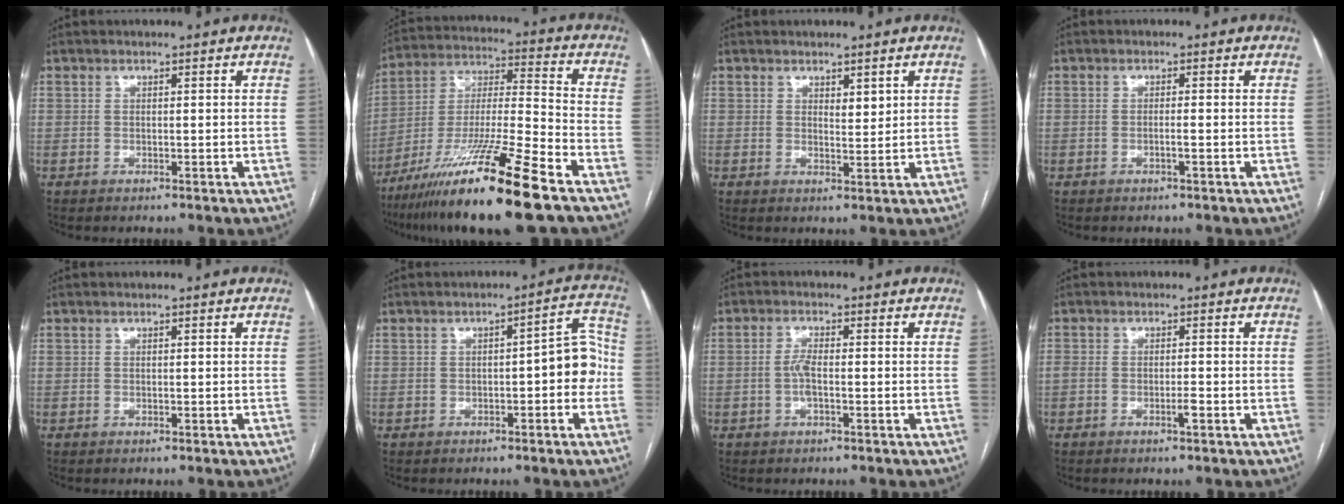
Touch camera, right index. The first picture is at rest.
{"total": 20.2, "force": [-13.3, -0.2, 15.2], "torque": [-0.278, -0.040, -0.237]}
{"total": 1.9, "force": [1.1, 0.7, 1.3], "torque": [-0.020, -0.007, 0.022]}
{"total": 1.1, "force": [-0.4, -0.1, 1.0], "torque": [-0.019, 0.001, -0.008]}
{"total": 0.0}
{"total": 6.7, "force": [-1.2, 2.0, 6.2], "torque": [-0.065, 0.035, -0.017]}
{"total": 2.6, "force": [-0.6, 0.6, 2.5], "torque": [-0.055, 0.000, -0.013]}
{"total": 1.8, "force": [-0.9, 0.2, 1.5], "torque": [-0.031, 0.001, -0.017]}